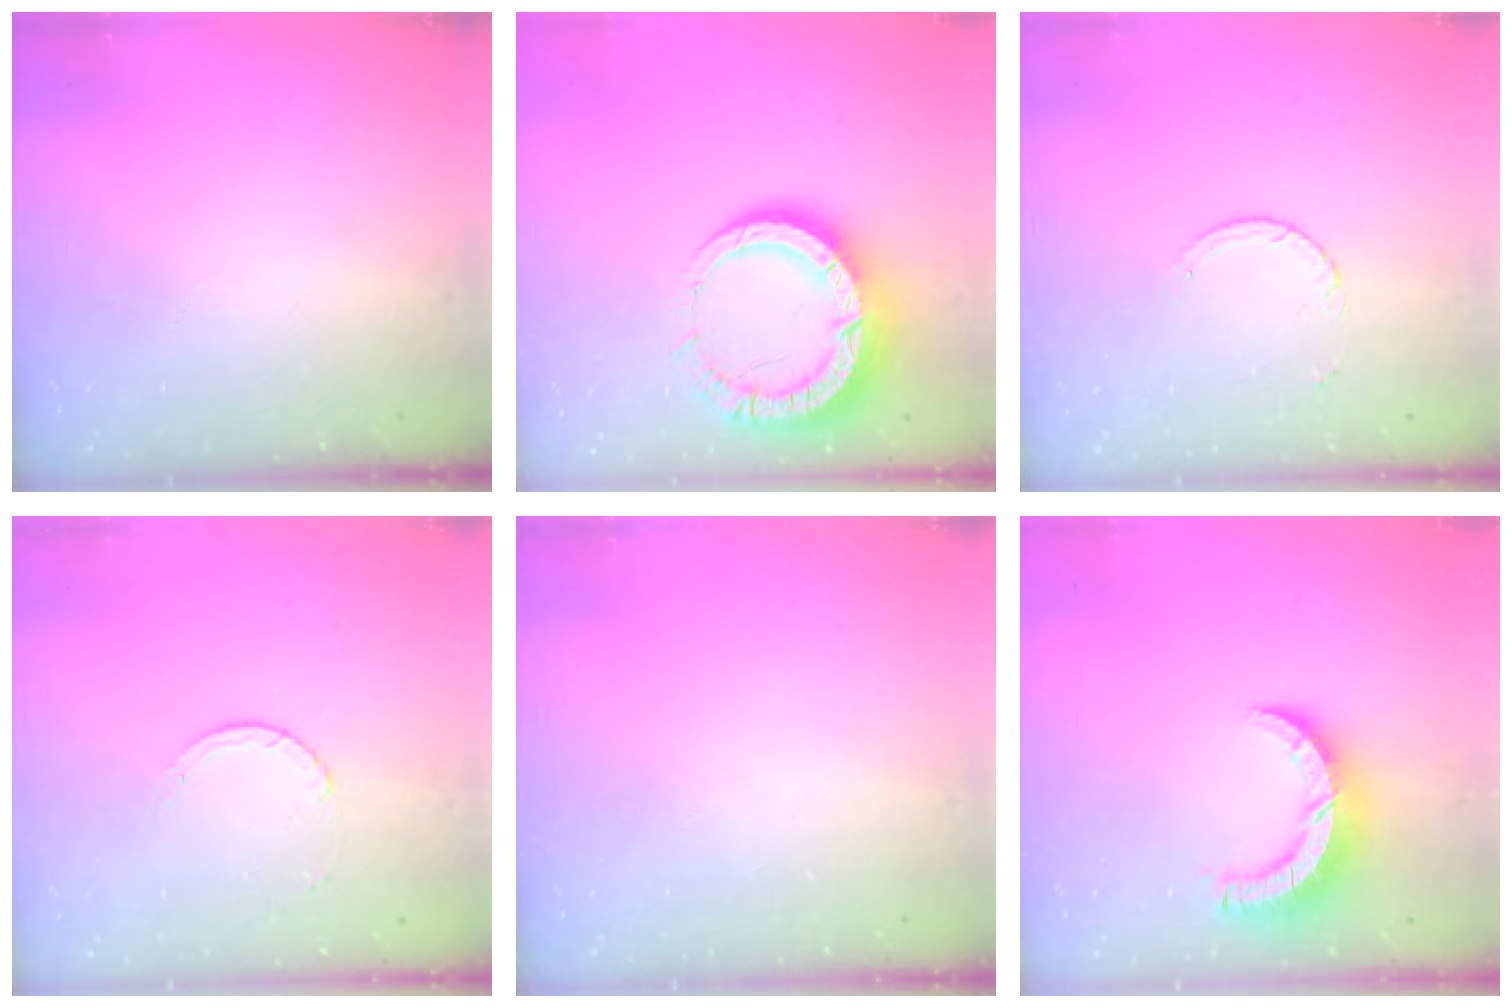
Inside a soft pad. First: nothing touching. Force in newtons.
{"total": 16.1, "press": 16.1, "slide": 1.6}
{"total": 3.9, "press": 3.9, "slide": 0.4}
{"total": 2.5, "press": 2.4, "slide": 0.2}
{"total": 0.0}
{"total": 9.3, "press": 9.2, "slide": 0.9}